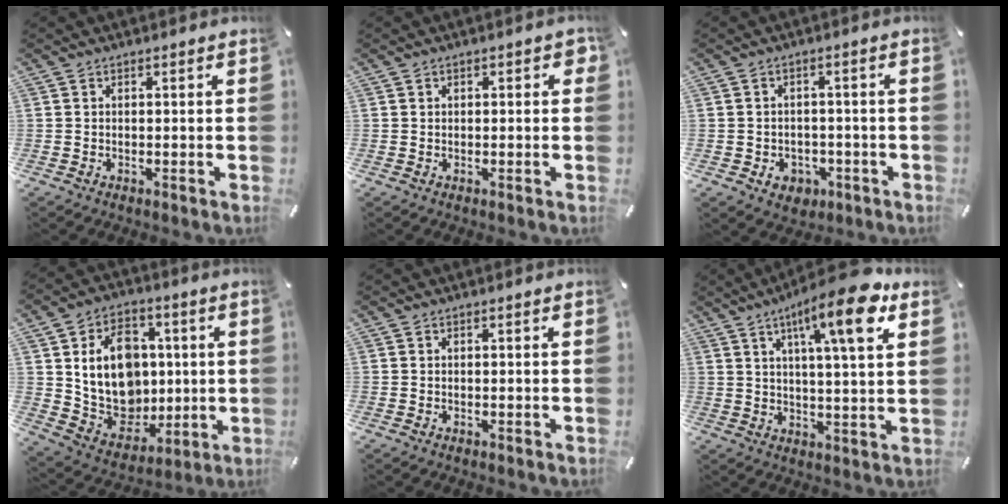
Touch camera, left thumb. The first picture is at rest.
{"total": 1.5, "force": [0.2, 1.1, 1.0], "torque": [-0.003, 0.001, -0.001]}
{"total": 4.5, "force": [-1.5, 3.9, 1.7], "torque": [-0.013, 0.003, -0.027]}
{"total": 16.8, "force": [2.2, 14.0, 9.0], "torque": [-0.154, -0.005, 0.053]}
{"total": 0.0}
{"total": 15.3, "force": [8.0, 3.3, 12.6], "torque": [-0.198, -0.025, 0.121]}